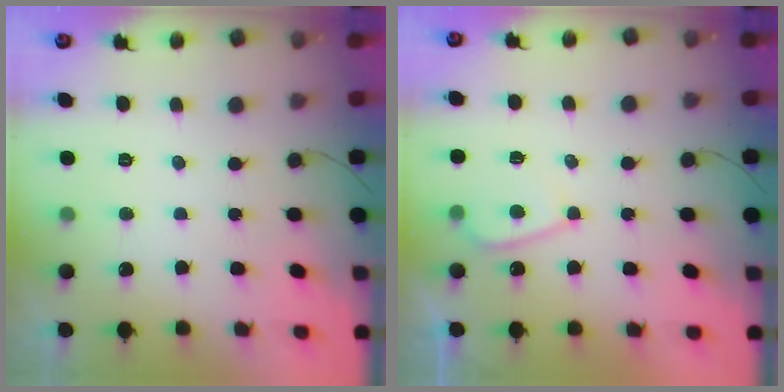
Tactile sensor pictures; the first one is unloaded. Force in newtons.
{"total": 4.5, "press": 4.5, "slide": 0.6}